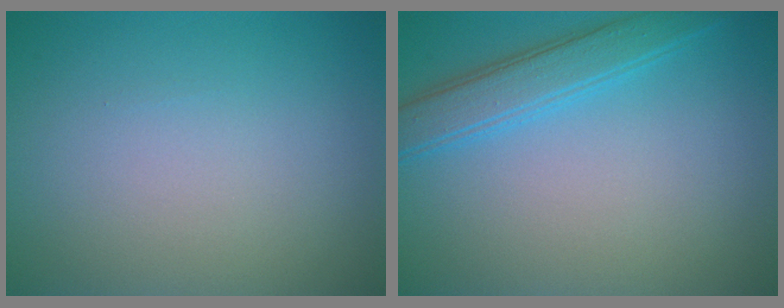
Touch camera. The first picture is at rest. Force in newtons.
{"total": 3.4, "press": 3.4, "slide": 0.2}